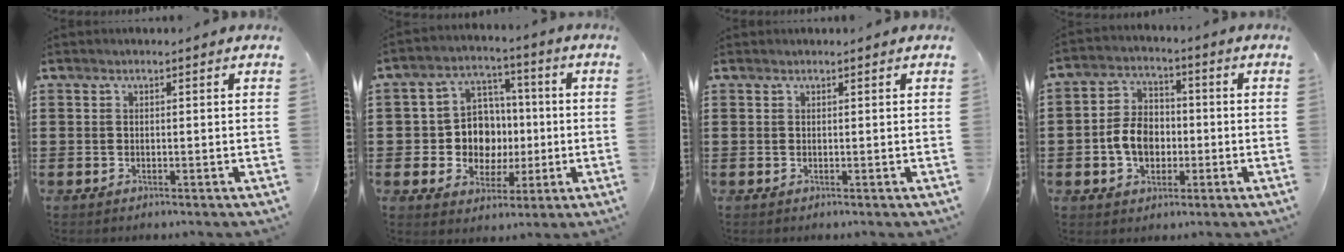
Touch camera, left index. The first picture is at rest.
{"total": 9.1, "force": [-0.3, 8.2, 4.0], "torque": [-0.093, 0.016, -0.002]}
{"total": 0.0}
{"total": 6.8, "force": [-1.5, 5.2, 4.1], "torque": [-0.103, 0.007, -0.034]}